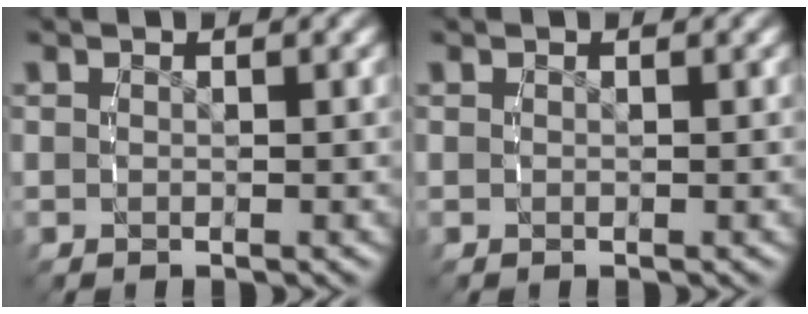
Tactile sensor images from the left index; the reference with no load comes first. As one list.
[{"total": 0.0}]